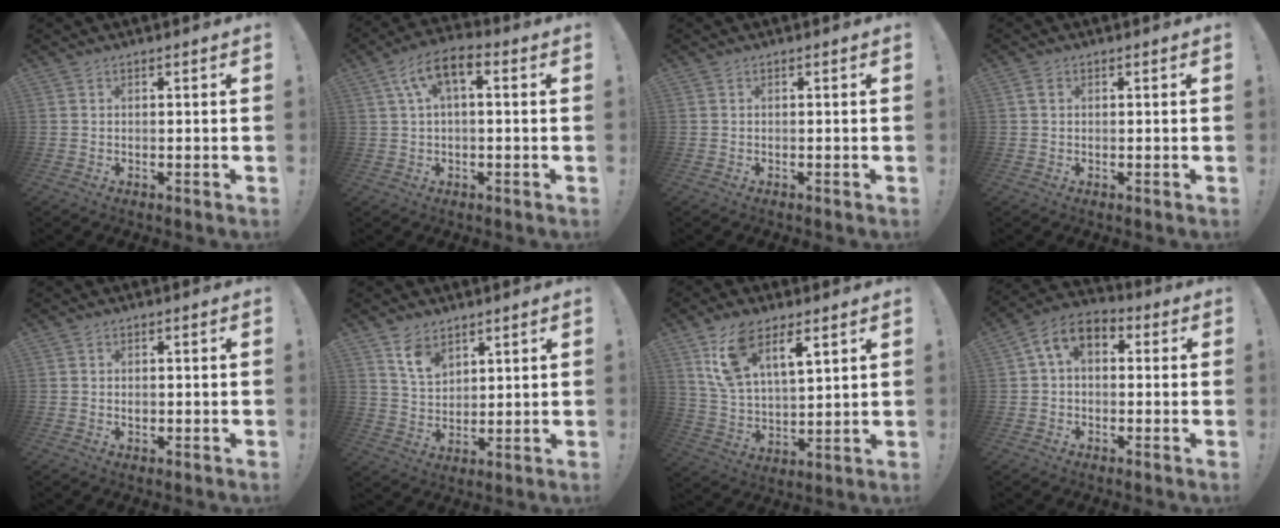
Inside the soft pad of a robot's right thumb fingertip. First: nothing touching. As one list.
[{"total": 8.5, "force": [2.4, 3.7, 7.3], "torque": [-0.139, 0.002, 0.046]}, {"total": 0.0}, {"total": 1.5, "force": [0.4, 1.1, 0.9], "torque": [-0.011, 0.002, 0.006]}, {"total": 0.8, "force": [-0.2, 0.6, 0.5], "torque": [-0.002, -0.001, -0.004]}, {"total": 8.1, "force": [5.5, 4.8, 3.4], "torque": [-0.058, -0.031, 0.105]}, {"total": 13.3, "force": [8.3, 5.9, 8.6], "torque": [-0.157, -0.034, 0.153]}, {"total": 7.9, "force": [1.8, 5.1, 5.7], "torque": [-0.112, 0.007, 0.040]}]